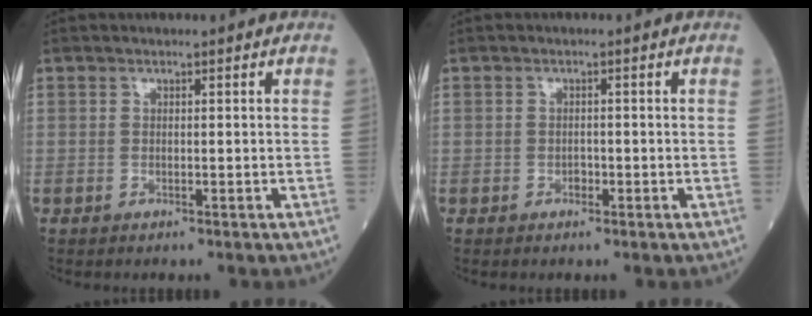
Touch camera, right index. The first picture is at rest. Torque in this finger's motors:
{"motor_torque": [0.14, -0.03, -0.02, -0.01]}